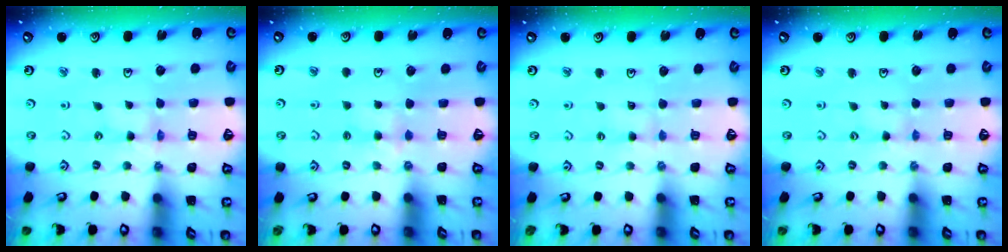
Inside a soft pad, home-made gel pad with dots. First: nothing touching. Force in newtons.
{"total": 3.7, "press": 3.7, "slide": 0.6}
{"total": 2.3, "press": 2.3, "slide": 0.4}
{"total": 0.6, "press": 0.5, "slide": 0.2}